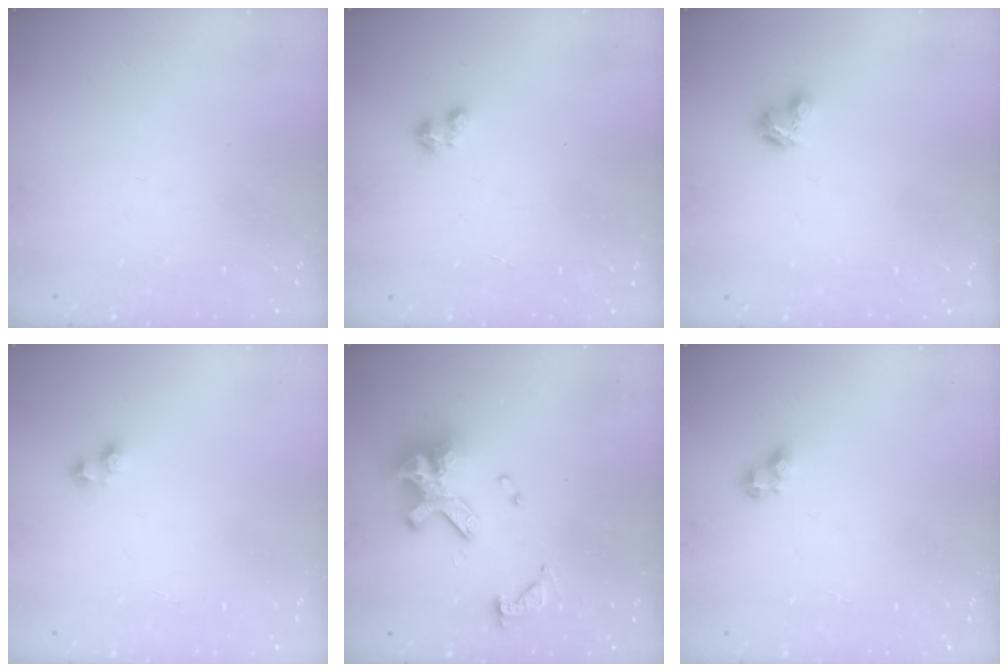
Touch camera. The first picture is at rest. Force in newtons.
{"total": 1.8, "press": 1.8, "slide": 0.4}
{"total": 2.9, "press": 2.8, "slide": 0.5}
{"total": 3.0, "press": 2.7, "slide": 1.3}
{"total": 12.9, "press": 12.8, "slide": 1.4}
{"total": 3.5, "press": 3.5, "slide": 0.4}